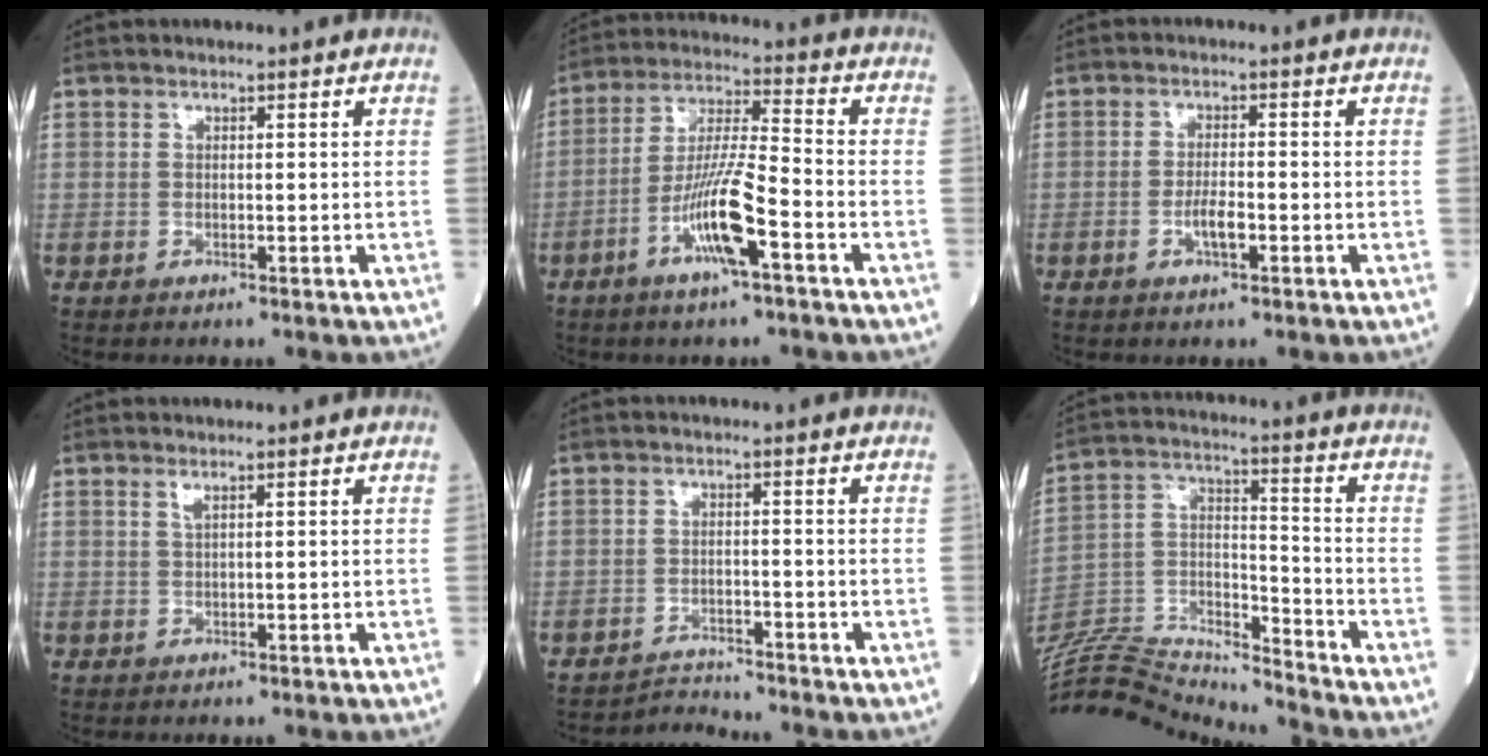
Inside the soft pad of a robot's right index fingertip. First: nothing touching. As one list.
[{"total": 10.5, "force": [-4.6, 0.6, 9.4], "torque": [-0.183, -0.001, -0.090]}, {"total": 3.1, "force": [-1.2, 0.6, 2.8], "torque": [-0.055, 0.001, -0.022]}, {"total": 0.9, "force": [0.5, 0.0, 0.7], "torque": [-0.019, -0.001, 0.011]}, {"total": 3.0, "force": [-2.6, -0.7, -1.4], "torque": [0.030, -0.008, -0.041]}, {"total": 18.2, "force": [-18.1, 0.6, 2.0], "torque": [-0.043, 0.039, -0.309]}]